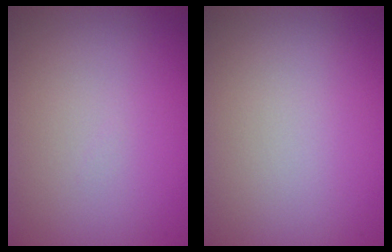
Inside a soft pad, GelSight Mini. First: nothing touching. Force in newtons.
{"total": 0.0}